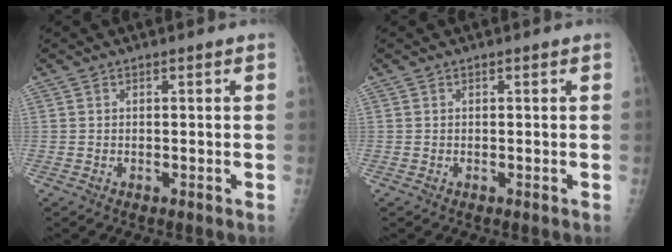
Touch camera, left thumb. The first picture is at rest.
{"total": 0.0}